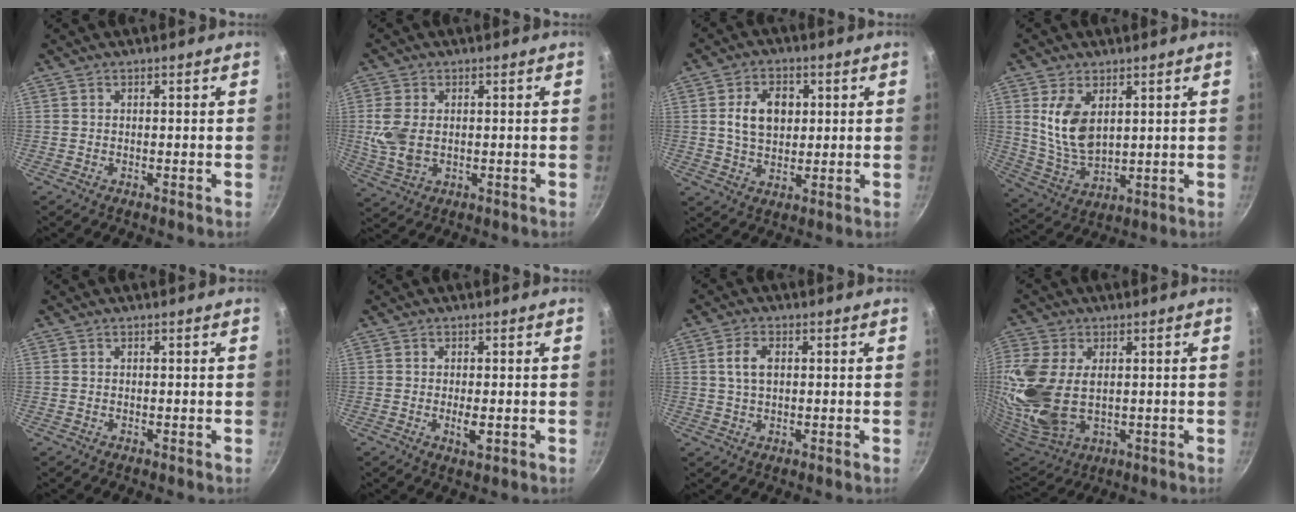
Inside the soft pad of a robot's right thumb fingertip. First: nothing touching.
{"total": 7.2, "force": [0.2, 4.6, 5.5], "torque": [-0.128, -0.004, 0.011]}
{"total": 8.8, "force": [1.7, 5.9, 6.2], "torque": [-0.086, -0.003, 0.033]}
{"total": 10.5, "force": [3.1, 5.9, 8.0], "torque": [-0.142, -0.019, 0.076]}
{"total": 0.0}
{"total": 2.6, "force": [-0.5, 0.9, 2.3], "torque": [-0.045, -0.004, -0.006]}
{"total": 4.4, "force": [0.9, 2.5, 3.5], "torque": [-0.071, 0.002, 0.016]}
{"total": 20.2, "force": [0.6, 12.6, 15.8], "torque": [-0.388, -0.019, 0.030]}